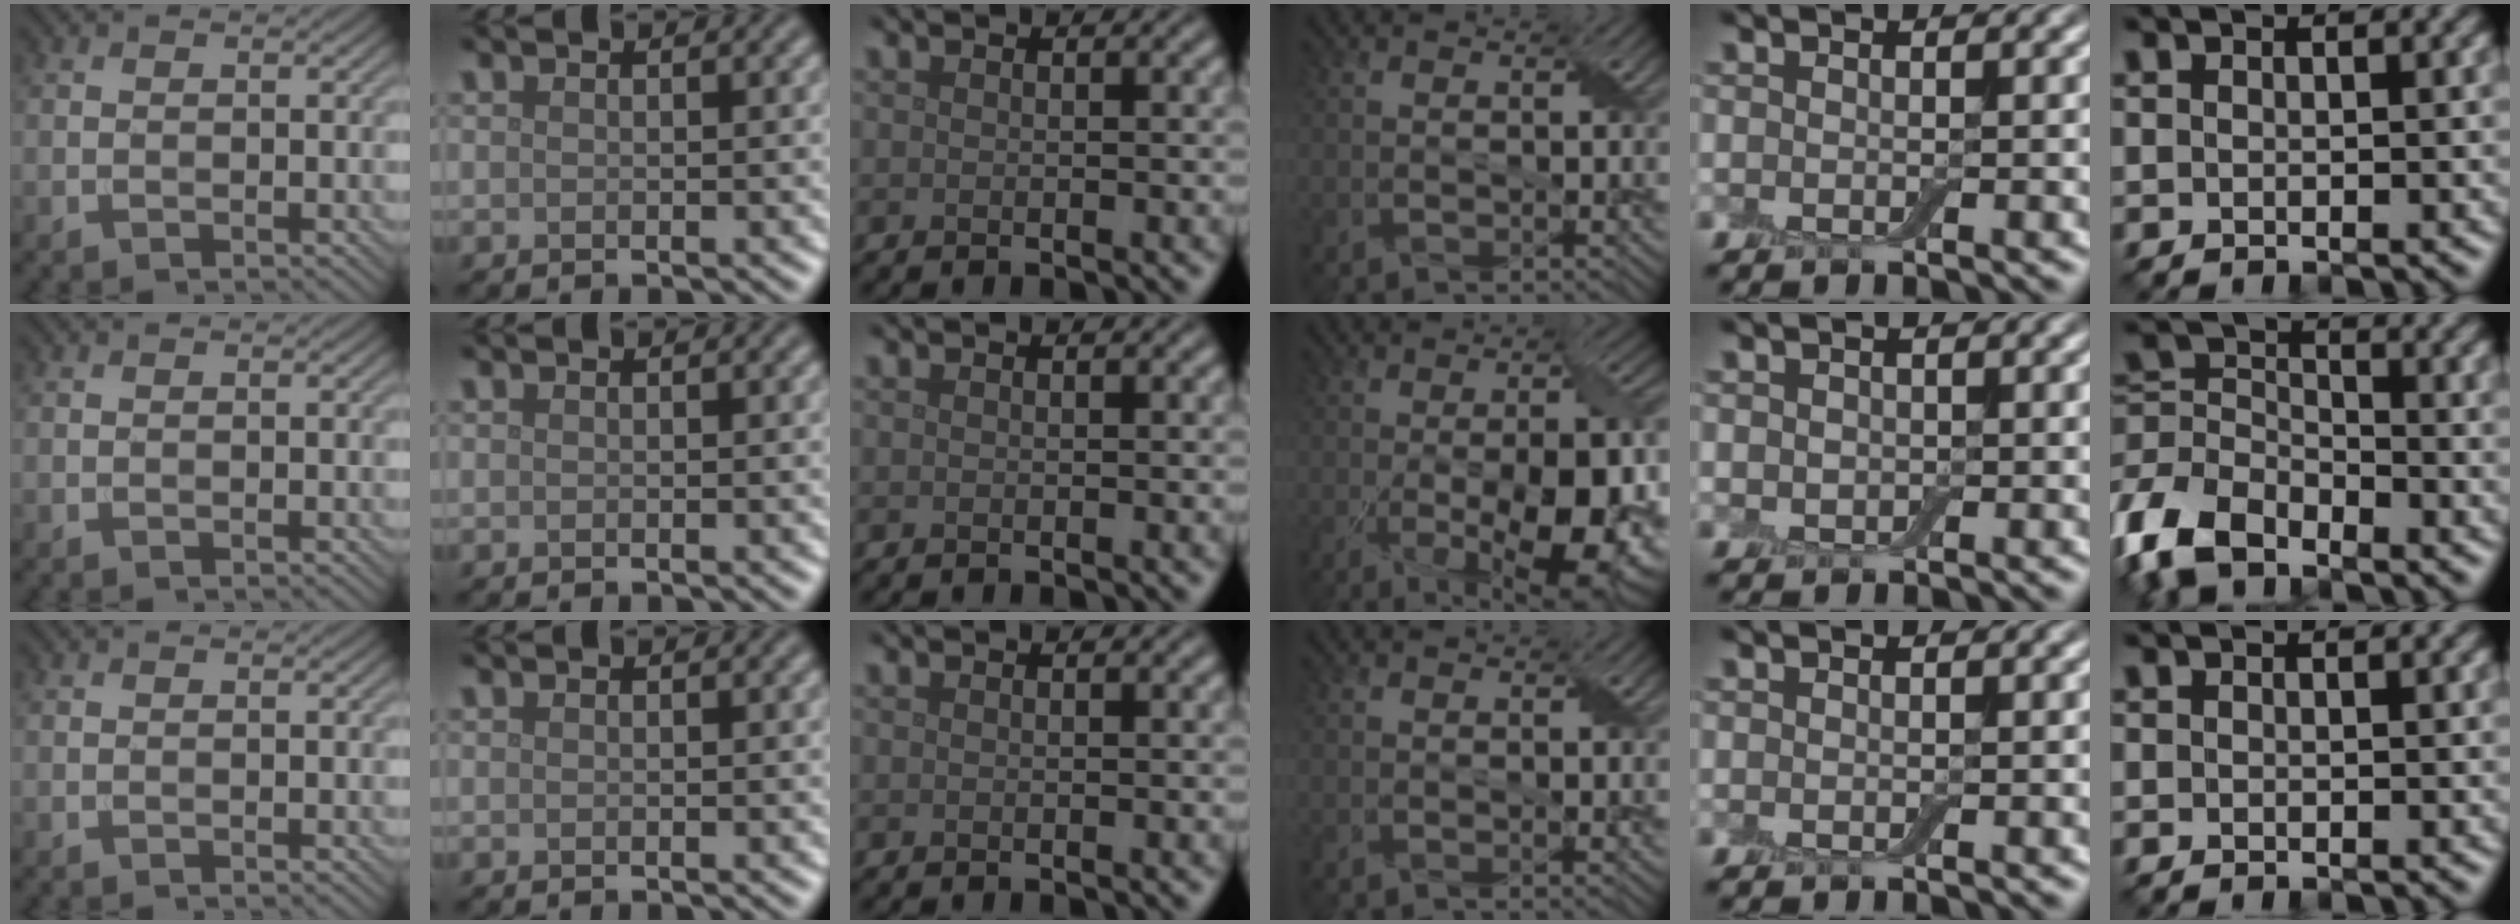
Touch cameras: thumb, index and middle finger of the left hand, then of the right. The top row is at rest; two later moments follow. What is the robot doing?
{"motion": "fold", "object": "cloth"}